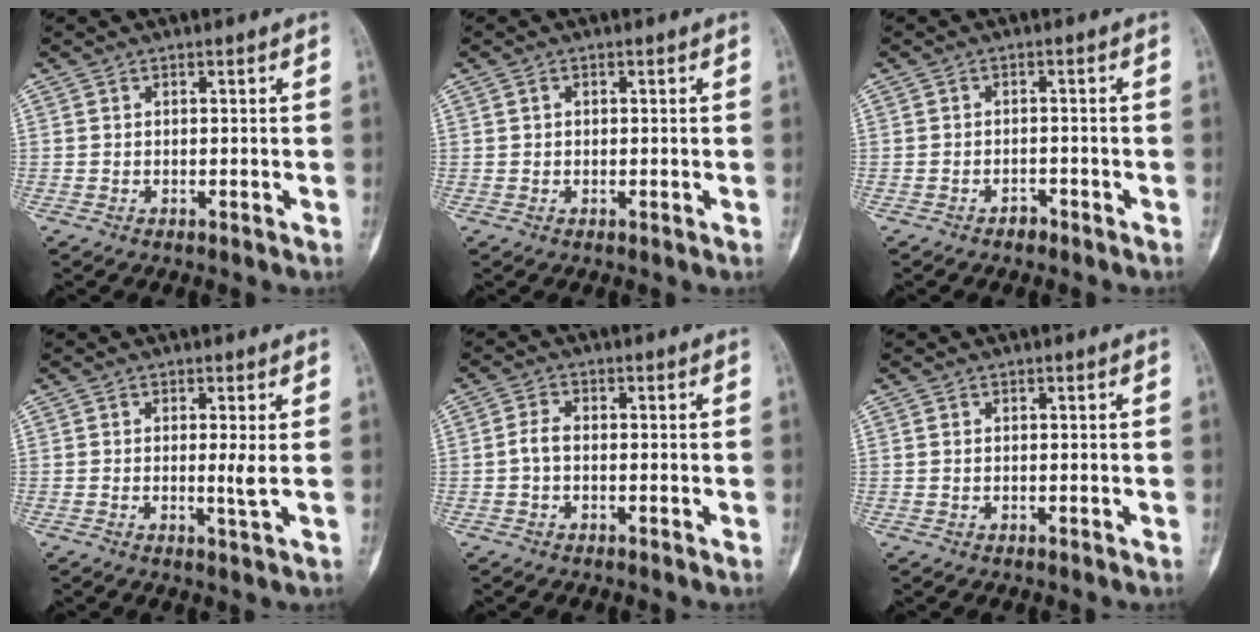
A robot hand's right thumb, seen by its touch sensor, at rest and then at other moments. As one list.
[{"total": 0.7, "force": [0.2, 0.5, 0.4], "torque": [-0.004, 0.001, 0.003]}, {"total": 1.7, "force": [-1.3, 0.9, 0.5], "torque": [-0.007, 0.009, -0.020]}, {"total": 2.2, "force": [0.1, -0.3, 2.2], "torque": [-0.042, -0.007, 0.000]}, {"total": 2.5, "force": [-0.6, 1.4, 2.0], "torque": [-0.040, 0.006, -0.017]}, {"total": 0.0}]